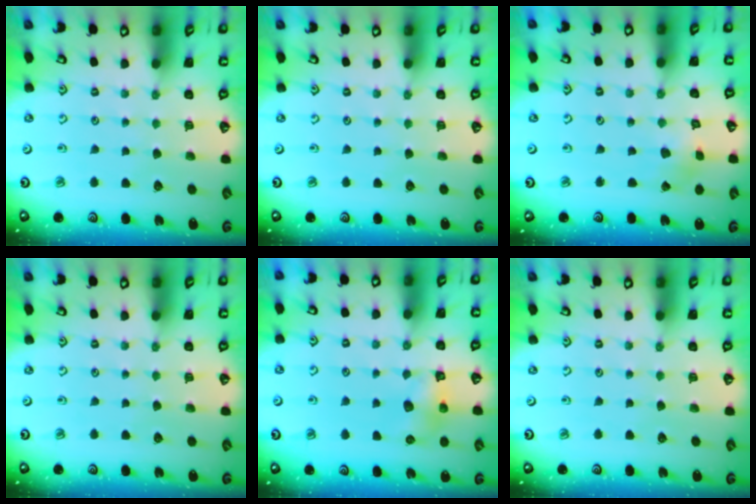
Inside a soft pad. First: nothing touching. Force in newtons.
{"total": 0.0}
{"total": 2.2, "press": 2.2, "slide": 0.2}
{"total": 0.0}
{"total": 7.5, "press": 7.4, "slide": 0.9}
{"total": 0.0}